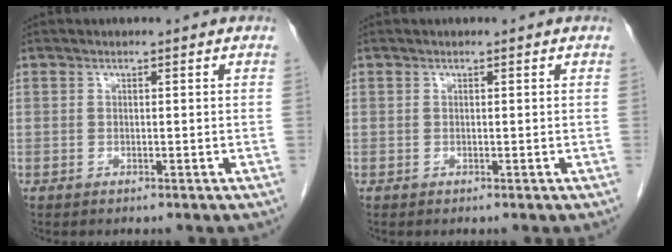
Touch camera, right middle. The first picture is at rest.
{"total": 0.0}